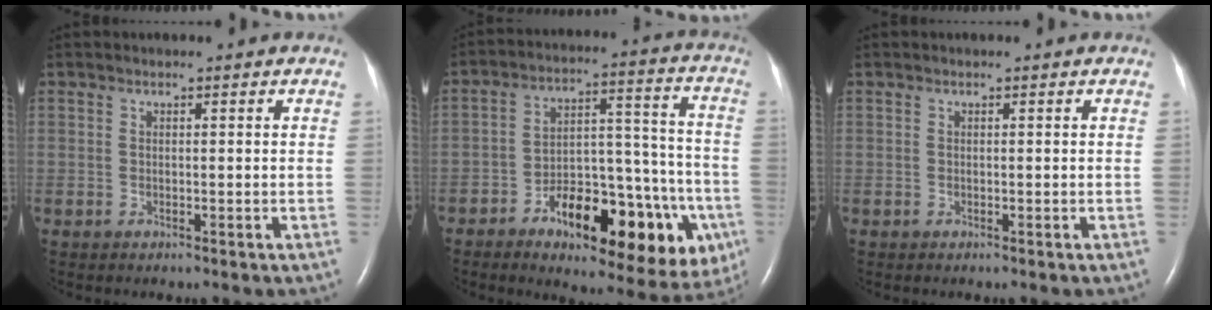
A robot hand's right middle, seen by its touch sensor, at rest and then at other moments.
{"total": 21.0, "force": [-9.5, 8.0, 16.9], "torque": [-0.182, 0.035, -0.124]}
{"total": 0.0}